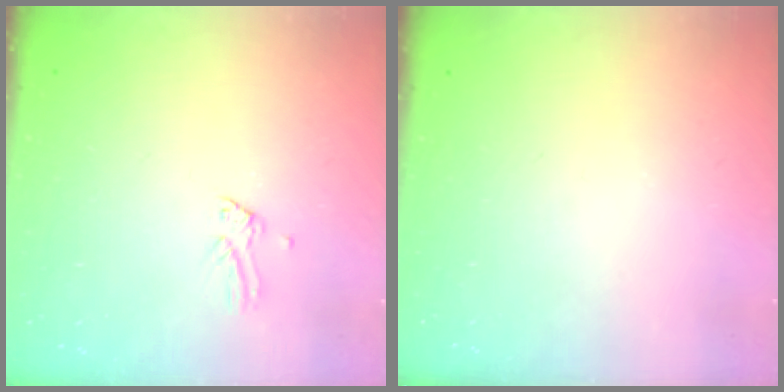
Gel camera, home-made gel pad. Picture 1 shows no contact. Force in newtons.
{"total": 0.0}